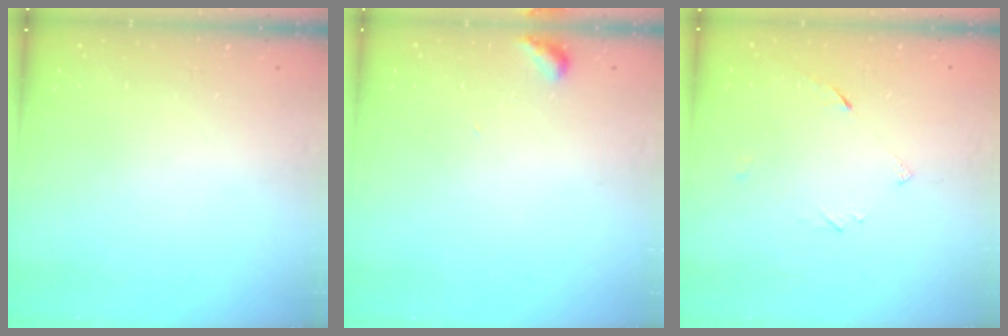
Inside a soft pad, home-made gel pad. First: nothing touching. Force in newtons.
{"total": 2.9, "press": 2.9, "slide": 0.3}
{"total": 3.5, "press": 3.5, "slide": 0.3}